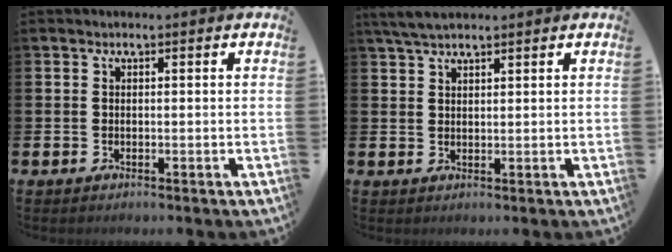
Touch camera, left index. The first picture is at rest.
{"total": 3.5, "force": [3.0, 0.9, 1.5], "torque": [-0.027, -0.006, 0.055]}